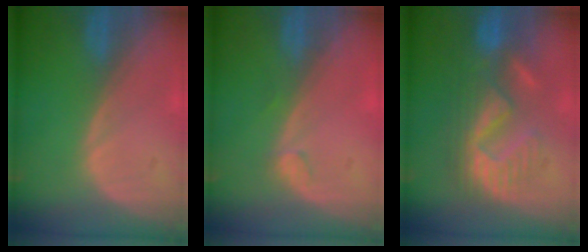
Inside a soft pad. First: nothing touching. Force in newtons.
{"total": 1.3, "press": 1.1, "slide": 0.5}
{"total": 9.0, "press": 8.9, "slide": 1.6}